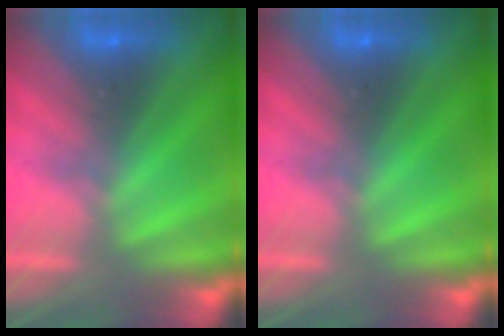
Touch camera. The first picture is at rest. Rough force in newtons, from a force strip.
{"total": 0.0}